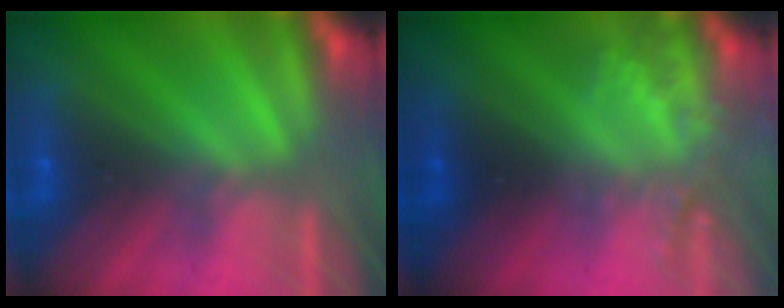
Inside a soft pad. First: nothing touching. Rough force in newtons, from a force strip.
{"total": 1.9}